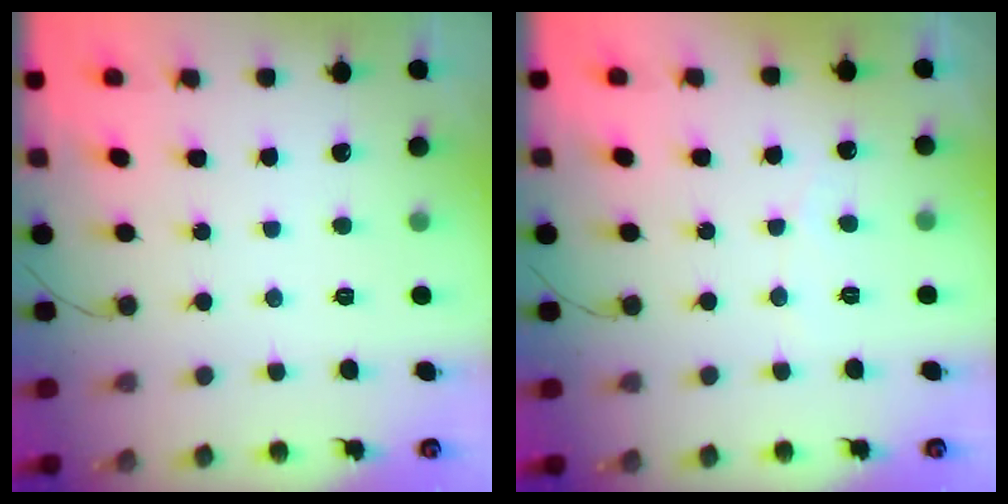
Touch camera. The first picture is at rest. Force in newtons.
{"total": 2.6, "press": 2.6, "slide": 0.2}